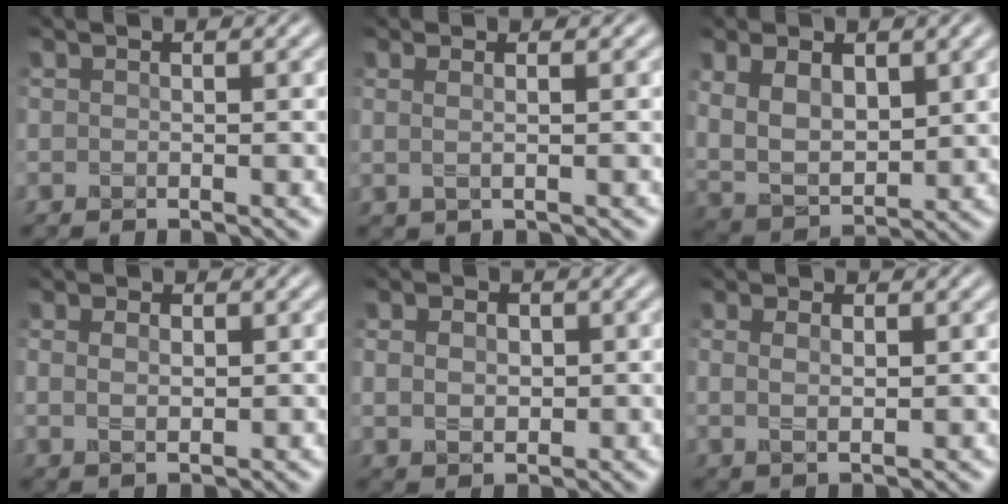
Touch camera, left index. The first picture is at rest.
{"total": 1.4, "force": [0.5, 0.4, 1.2], "torque": [-0.017, 0.000, -0.002]}
{"total": 5.6, "force": [2.0, 3.4, 4.0], "torque": [-0.084, -0.002, 0.038]}
{"total": 2.1, "force": [0.6, 1.4, 1.4], "torque": [-0.018, 0.003, 0.007]}
{"total": 2.8, "force": [0.5, 2.2, 1.6], "torque": [-0.027, 0.007, 0.005]}
{"total": 1.8, "force": [0.6, 0.9, 1.4], "torque": [-0.024, 0.002, 0.009]}